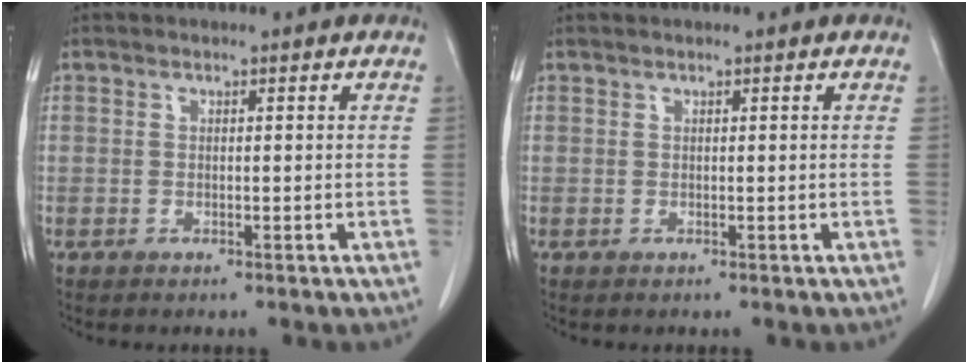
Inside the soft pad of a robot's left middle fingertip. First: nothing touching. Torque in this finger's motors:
{"motor_torque": [0.80, -0.79, 0.04, 0.01]}